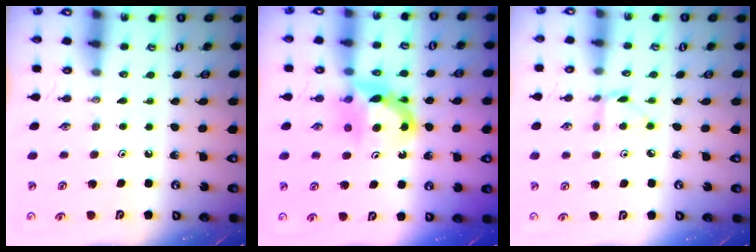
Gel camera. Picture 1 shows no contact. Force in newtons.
{"total": 7.5, "press": 7.5, "slide": 0.4}
{"total": 2.6, "press": 2.6, "slide": 0.3}